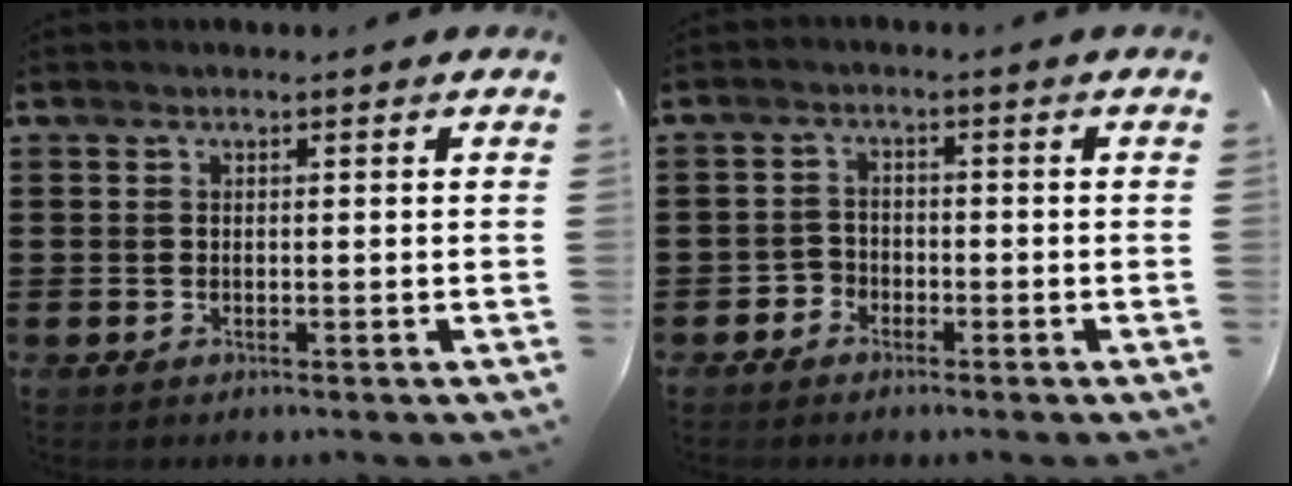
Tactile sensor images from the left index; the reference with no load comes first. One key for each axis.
{"total": 2.3, "fx": -1.9, "fy": 1.3, "fz": -0.1, "tx": -0.007, "ty": 0.002, "tz": -0.043}